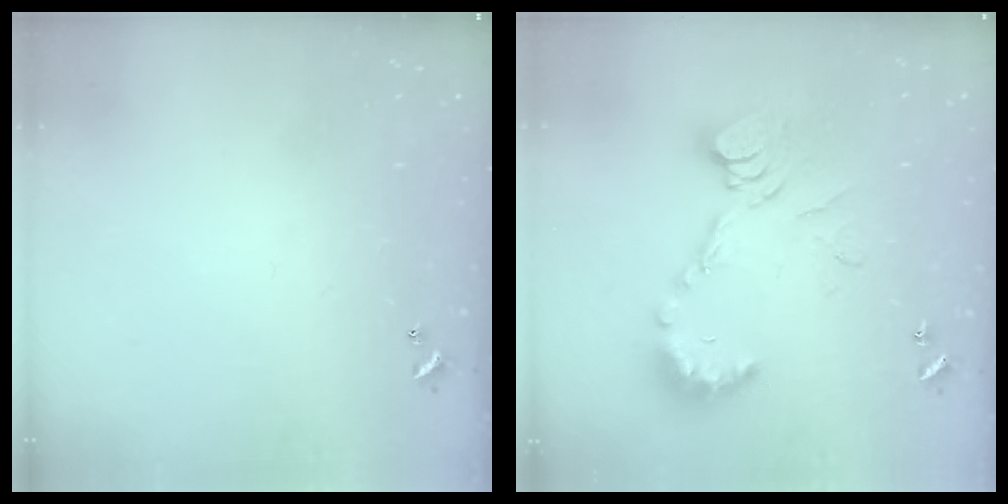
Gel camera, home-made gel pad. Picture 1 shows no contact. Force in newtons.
{"total": 14.1, "press": 14.1, "slide": 0.7}